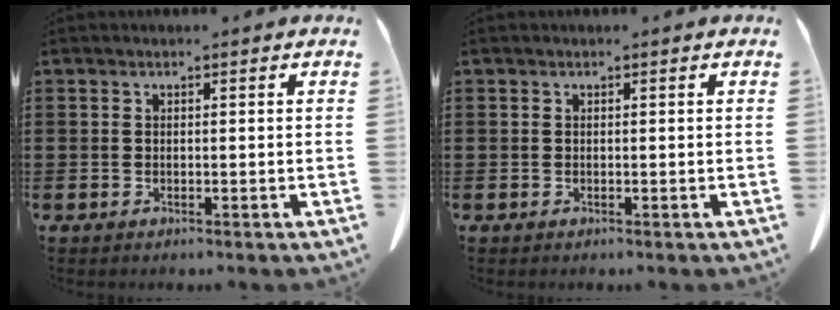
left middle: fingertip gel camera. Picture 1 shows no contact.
{"total": 0.0}